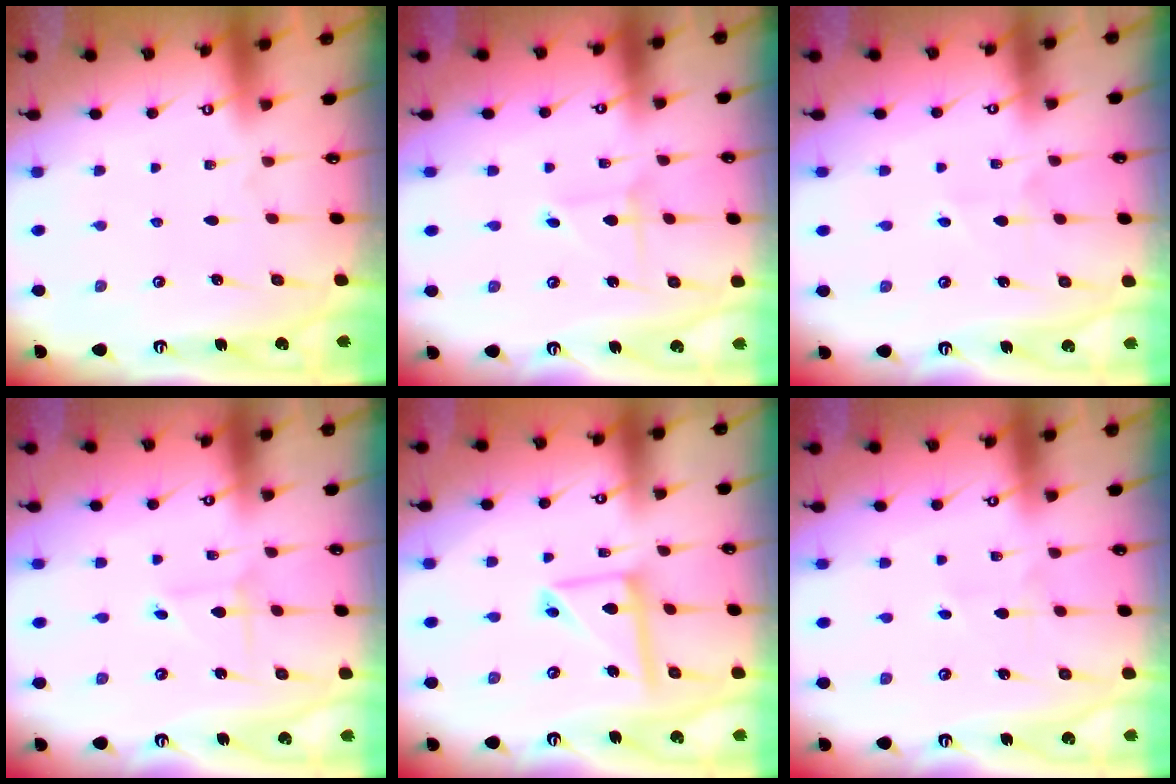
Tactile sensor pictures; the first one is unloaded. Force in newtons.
{"total": 1.4, "press": 1.4, "slide": 0.1}
{"total": 2.6, "press": 2.6, "slide": 0.3}
{"total": 1.0, "press": 1.0, "slide": 0.1}
{"total": 11.6, "press": 11.5, "slide": 1.2}
{"total": 1.5, "press": 1.5, "slide": 0.1}